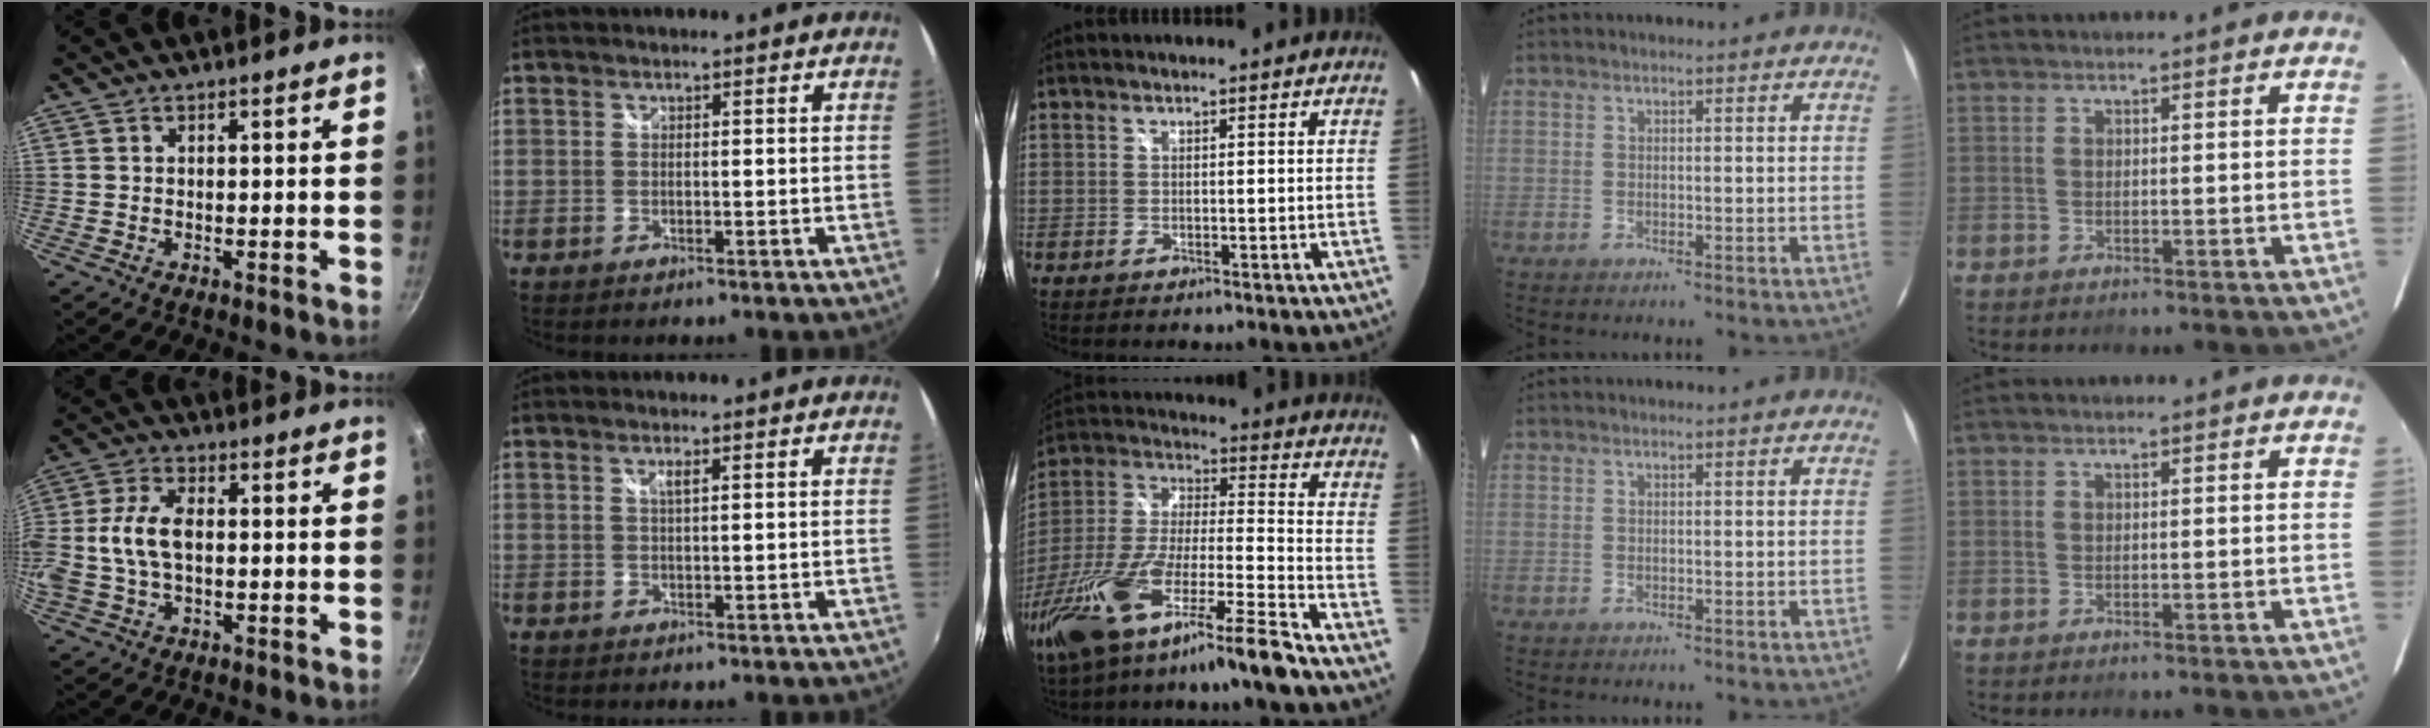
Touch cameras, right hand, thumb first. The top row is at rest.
{"thumb": {"total": 10.1, "force": [-0.3, 5.9, 8.2], "torque": [-0.166, 0.020, -0.017]}, "index": {"total": 1.3, "force": [0.7, 0.1, 1.1], "torque": [-0.020, 0.000, 0.010]}, "middle": {"total": 21.8, "force": [-15.4, 0.9, 15.5], "torque": [-0.296, -0.045, -0.279]}}